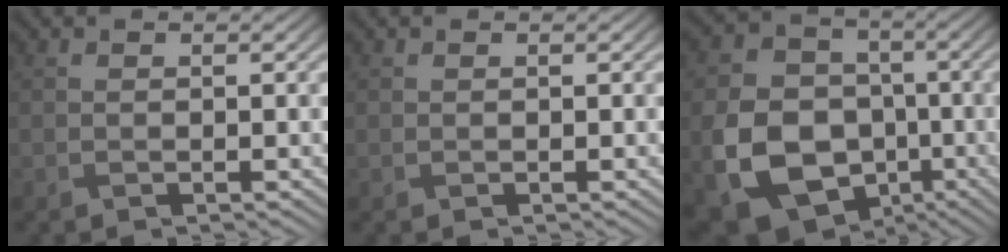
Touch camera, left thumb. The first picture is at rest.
{"total": 0.0}
{"total": 14.6, "force": [-4.4, 11.3, 8.2], "torque": [-0.195, -0.049, -0.082]}